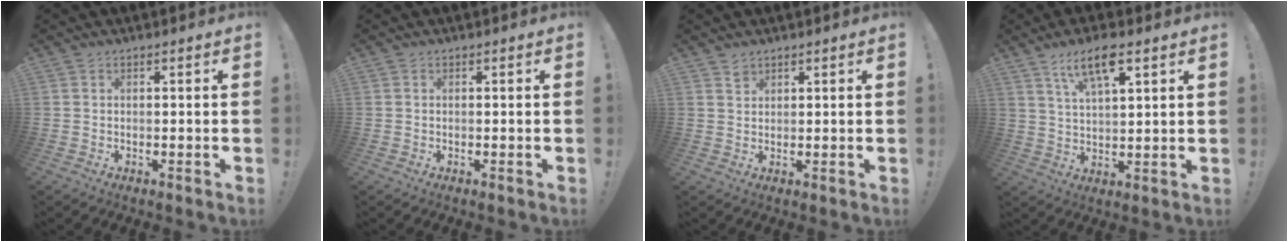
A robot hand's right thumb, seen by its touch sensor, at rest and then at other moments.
{"total": 0.0}
{"total": 1.9, "force": [1.6, 0.9, 0.3], "torque": [0.009, -0.012, 0.029]}
{"total": 9.7, "force": [5.8, 3.0, 7.2], "torque": [-0.122, -0.018, 0.102]}